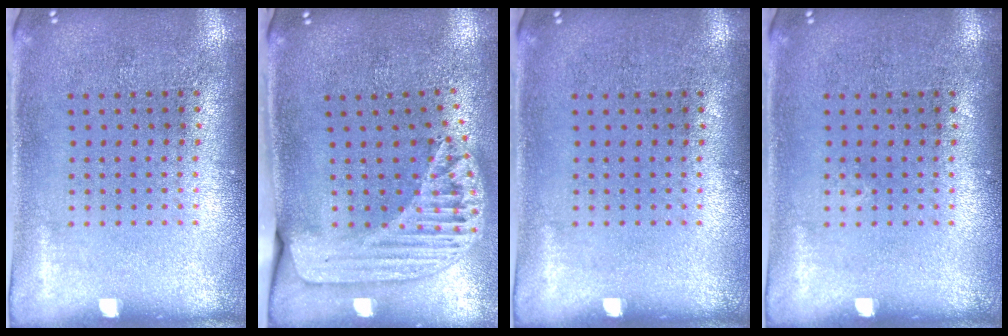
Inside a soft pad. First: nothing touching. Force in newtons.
{"total": 1.8, "press": 1.6, "slide": 0.9}
{"total": 0.0}
{"total": 0.0}